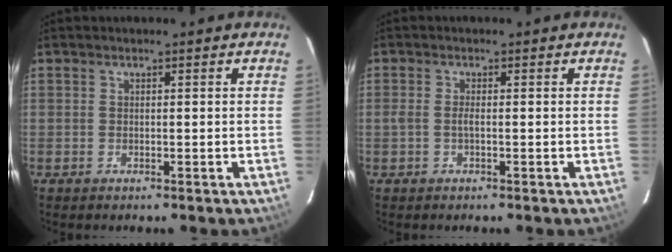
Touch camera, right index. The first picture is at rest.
{"total": 1.4, "force": [-0.3, 0.1, 1.3], "torque": [-0.027, 0.001, -0.009]}